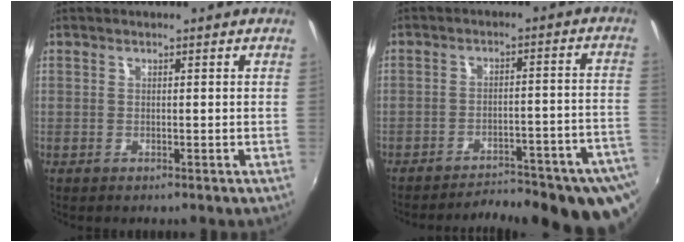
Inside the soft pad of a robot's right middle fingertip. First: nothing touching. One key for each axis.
{"total": 22.2, "fx": -19.8, "fy": 4.3, "fz": 9.1, "tx": -0.099, "ty": -0.008, "tz": -0.233}